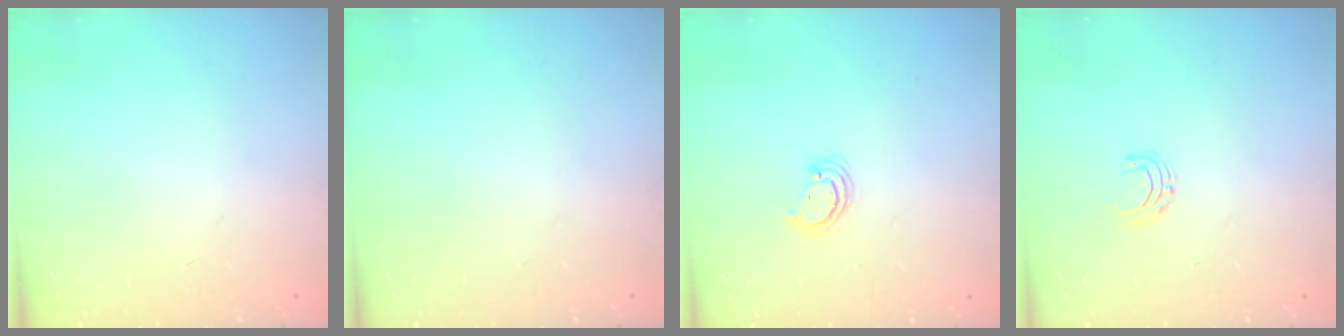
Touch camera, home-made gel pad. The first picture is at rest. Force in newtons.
{"total": 0.0}
{"total": 3.0, "press": 2.9, "slide": 0.3}
{"total": 4.5, "press": 4.5, "slide": 0.4}